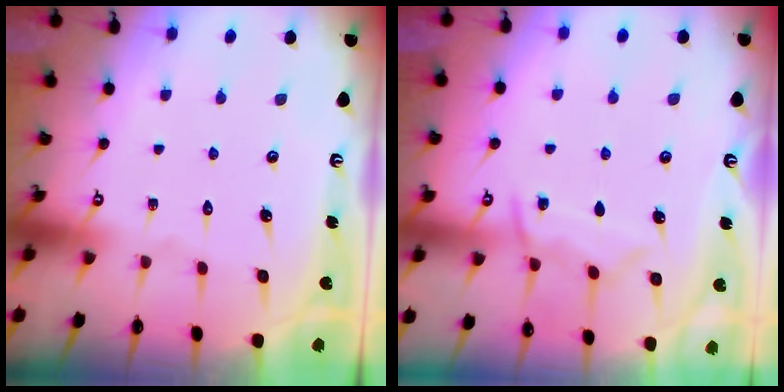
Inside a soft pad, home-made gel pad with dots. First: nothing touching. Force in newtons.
{"total": 9.0, "press": 8.9, "slide": 0.9}